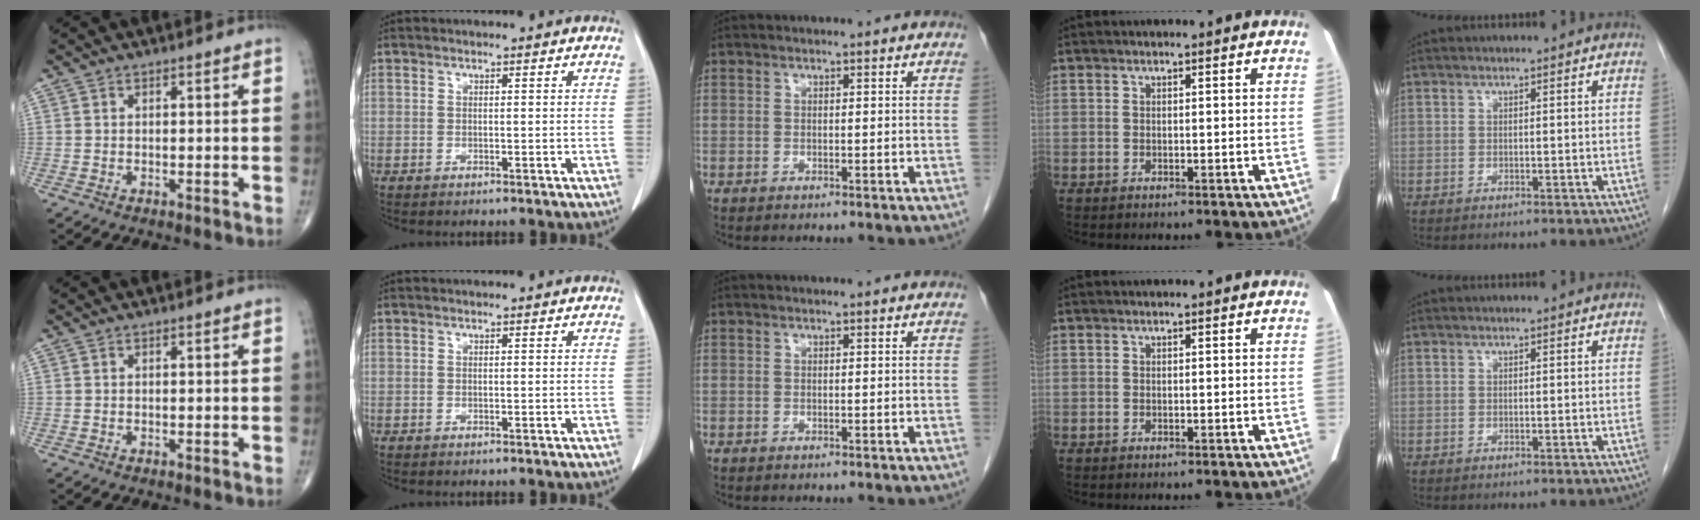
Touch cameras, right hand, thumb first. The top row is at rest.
{}